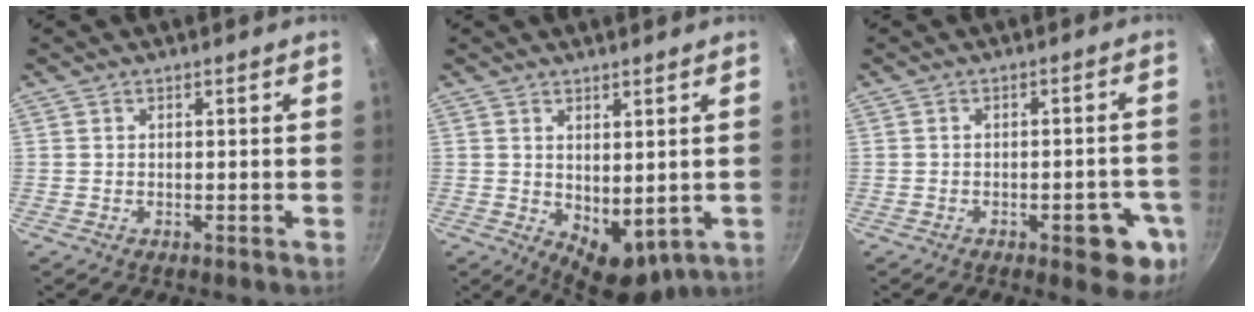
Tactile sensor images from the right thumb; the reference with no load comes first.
{"total": 7.5, "force": [0.8, 4.4, 6.0], "torque": [-0.062, -0.023, 0.031]}
{"total": 9.3, "force": [-3.5, 3.7, 7.8], "torque": [-0.063, 0.014, -0.039]}